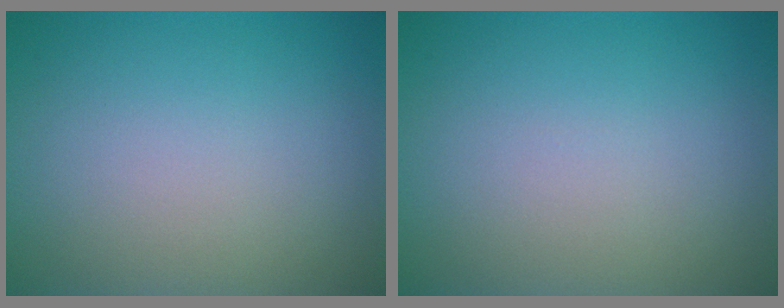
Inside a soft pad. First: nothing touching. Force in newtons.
{"total": 0.0}